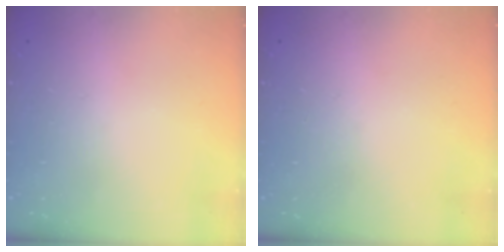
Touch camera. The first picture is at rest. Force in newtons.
{"total": 0.0}